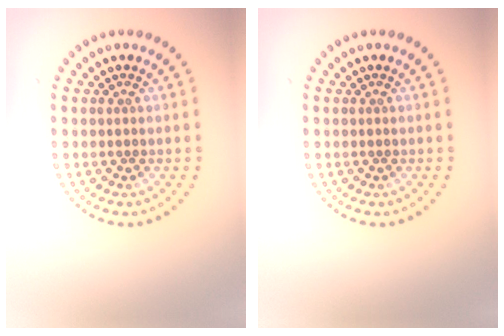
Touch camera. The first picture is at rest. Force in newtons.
{"total": 0.0}